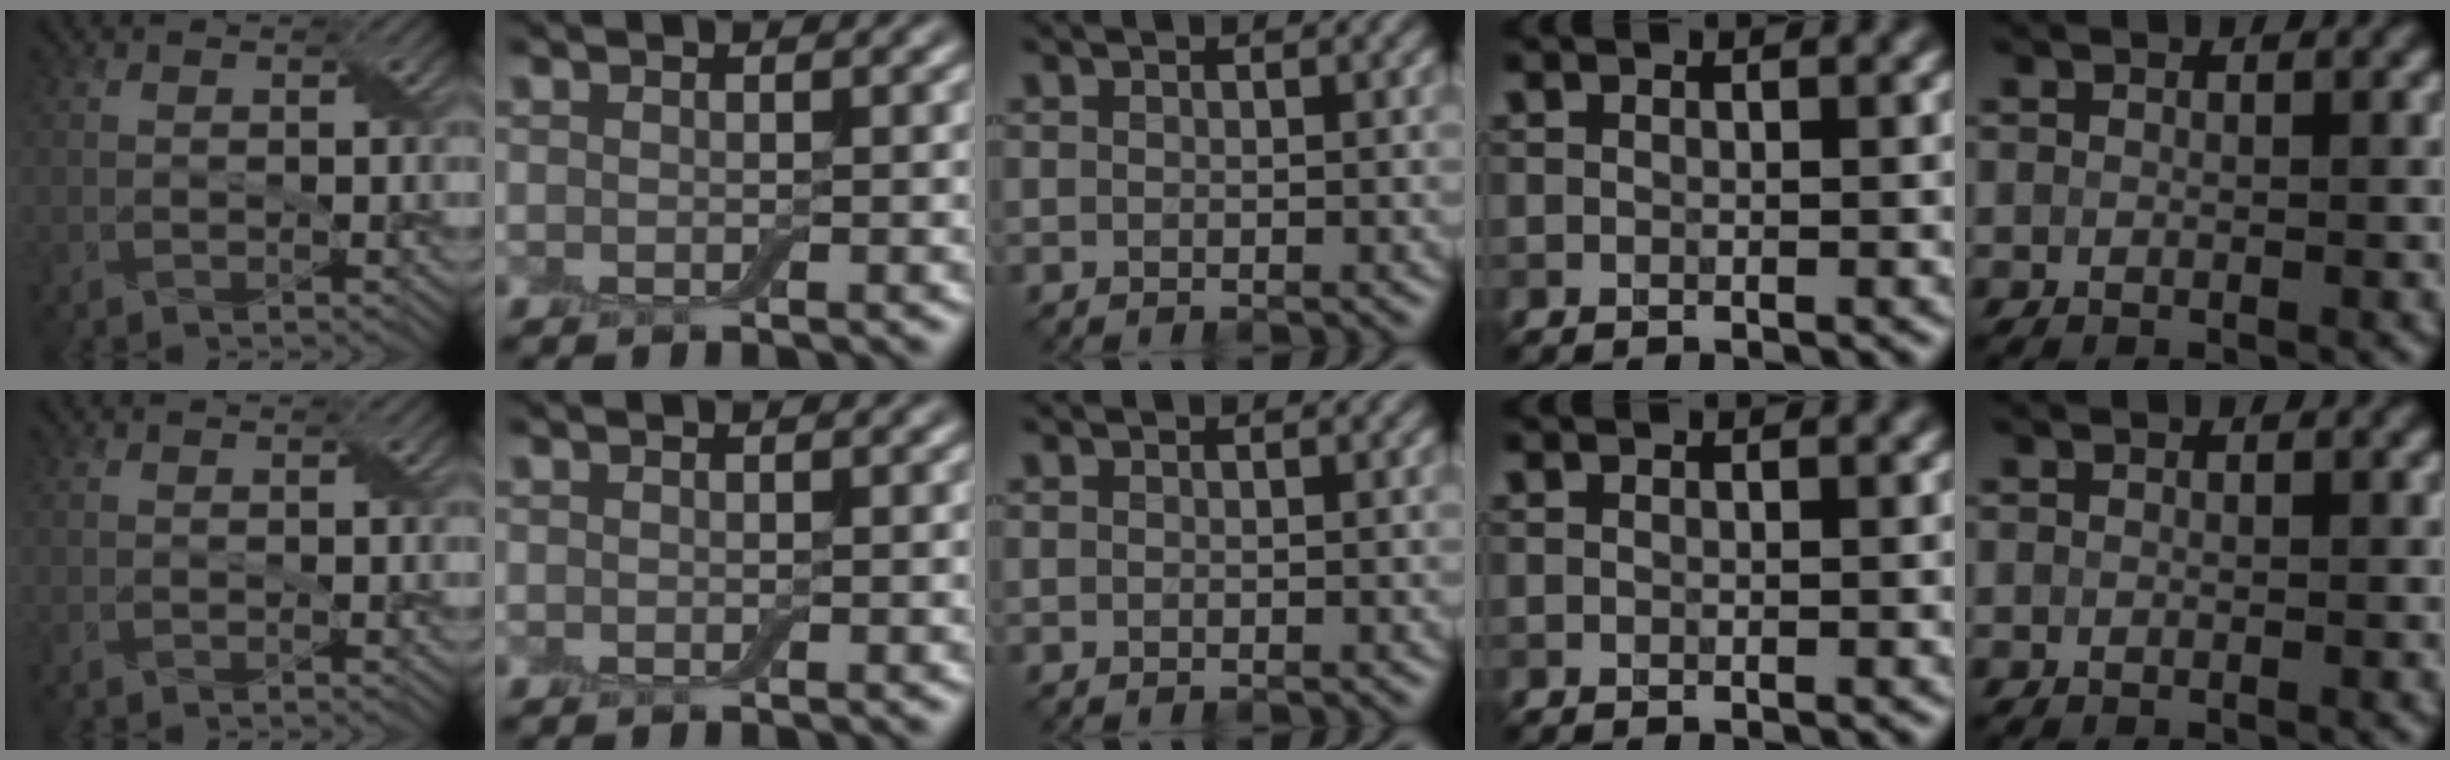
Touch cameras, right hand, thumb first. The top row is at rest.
{}